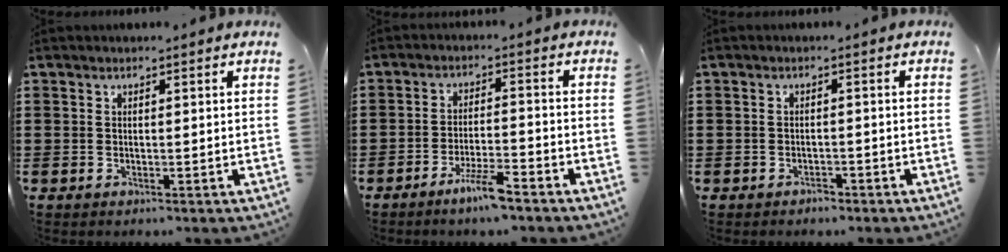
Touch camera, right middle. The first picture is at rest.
{"total": 5.0, "force": [-3.7, 0.5, 3.3], "torque": [-0.066, -0.001, -0.068]}
{"total": 1.2, "force": [-1.2, 0.4, 0.1], "torque": [-0.005, 0.002, -0.027]}